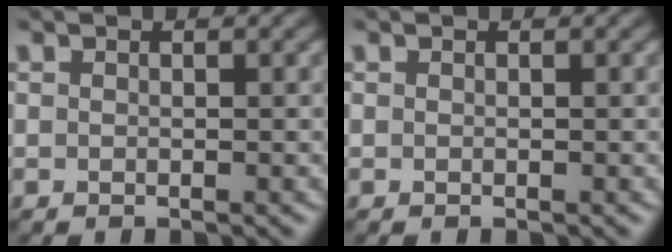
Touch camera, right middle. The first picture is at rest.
{"total": 0.0}